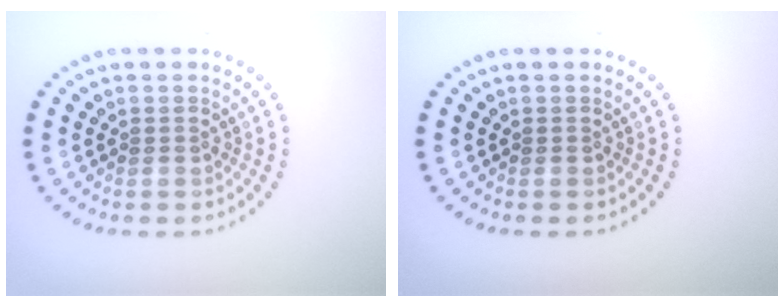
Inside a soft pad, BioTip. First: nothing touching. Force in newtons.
{"total": 0.0}